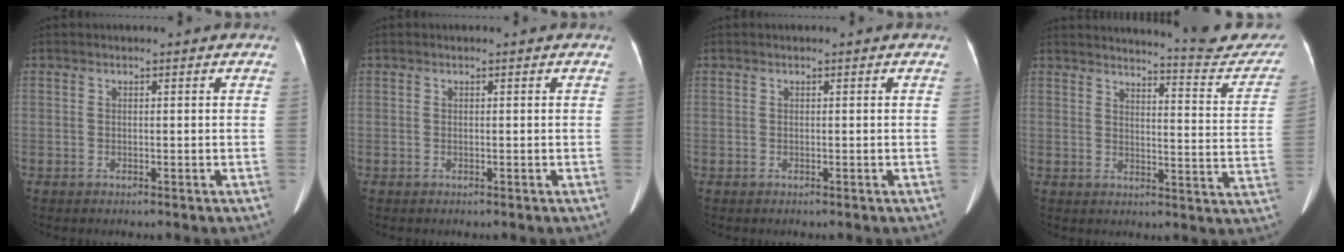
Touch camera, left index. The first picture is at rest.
{"total": 0.0}
{"total": 0.0}
{"total": 16.0, "force": [15.5, 0.9, 3.8], "torque": [-0.038, -0.085, 0.164]}